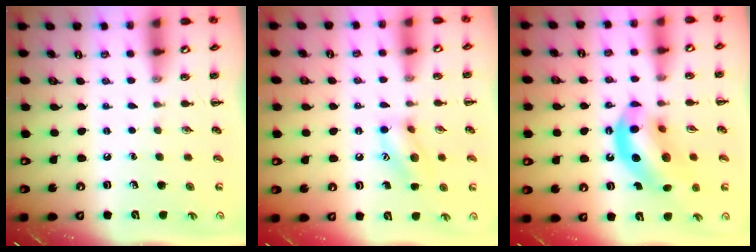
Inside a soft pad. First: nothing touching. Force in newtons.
{"total": 11.1, "press": 11.0, "slide": 1.0}
{"total": 14.7, "press": 14.1, "slide": 4.0}